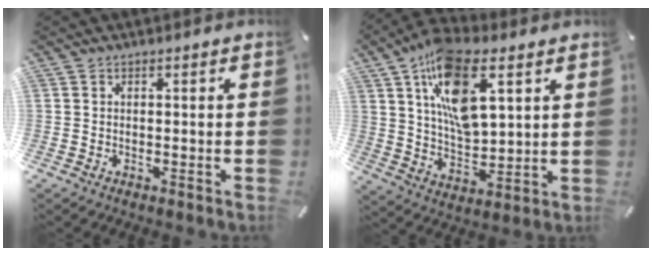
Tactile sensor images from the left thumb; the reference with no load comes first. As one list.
[{"total": 16.1, "force": [7.8, 8.3, 11.4], "torque": [-0.198, -0.016, 0.137]}]